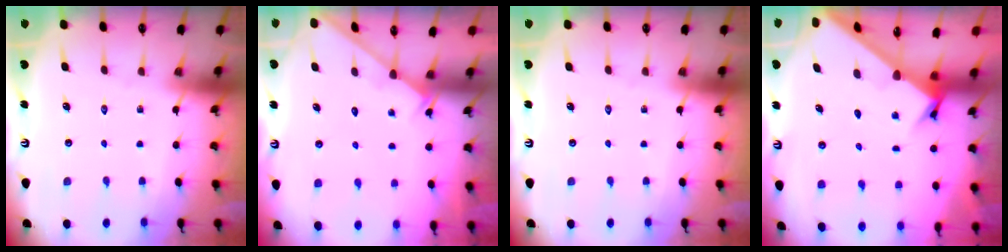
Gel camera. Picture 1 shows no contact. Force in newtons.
{"total": 2.0, "press": 2.0, "slide": 0.2}
{"total": 0.0}
{"total": 2.6, "press": 2.6, "slide": 0.3}